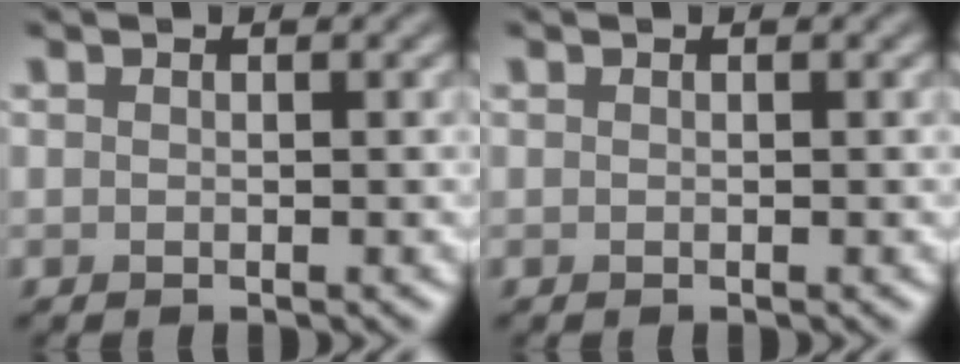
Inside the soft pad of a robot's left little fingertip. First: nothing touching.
{"total": 0.0}